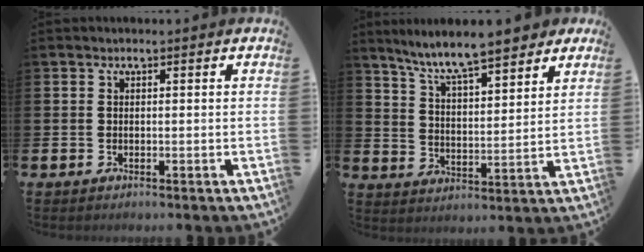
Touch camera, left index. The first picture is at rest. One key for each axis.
{"total": 9.0, "fx": 8.1, "fy": 1.4, "fz": 3.6, "tx": -0.093, "ty": -0.048, "tz": 0.142}